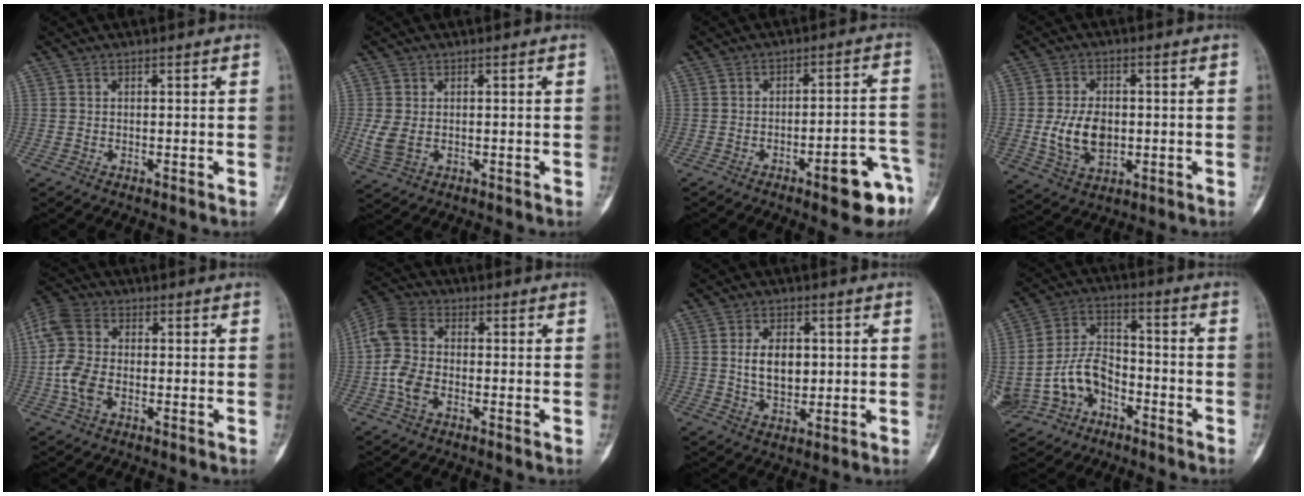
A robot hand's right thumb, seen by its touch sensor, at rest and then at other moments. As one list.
[{"total": 4.3, "force": [-0.3, 2.9, 3.1], "torque": [-0.086, -0.002, 0.002]}, {"total": 10.9, "force": [-5.9, 2.8, 8.7], "torque": [-0.093, 0.043, -0.071]}, {"total": 9.8, "force": [-0.6, 6.6, 7.3], "torque": [-0.119, -0.005, -0.003]}, {"total": 9.0, "force": [-1.1, 5.8, 6.9], "torque": [-0.159, 0.014, -0.032]}, {"total": 8.6, "force": [-1.9, 5.5, 6.3], "torque": [-0.143, 0.020, -0.048]}, {"total": 7.7, "force": [1.0, 4.9, 5.8], "torque": [-0.079, -0.008, 0.021]}, {"total": 15.7, "force": [-5.4, 11.5, 9.2], "torque": [-0.172, 0.046, -0.087]}]